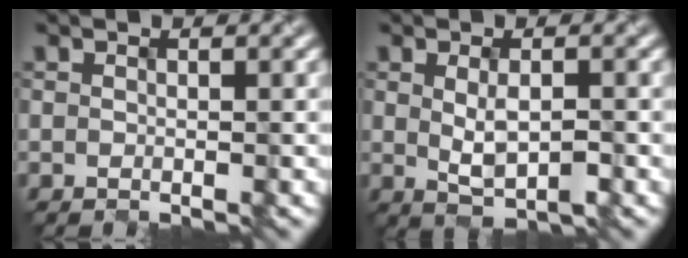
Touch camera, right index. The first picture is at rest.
{"total": 2.4, "force": [-0.5, 0.8, 2.2], "torque": [-0.048, -0.006, 0.001]}